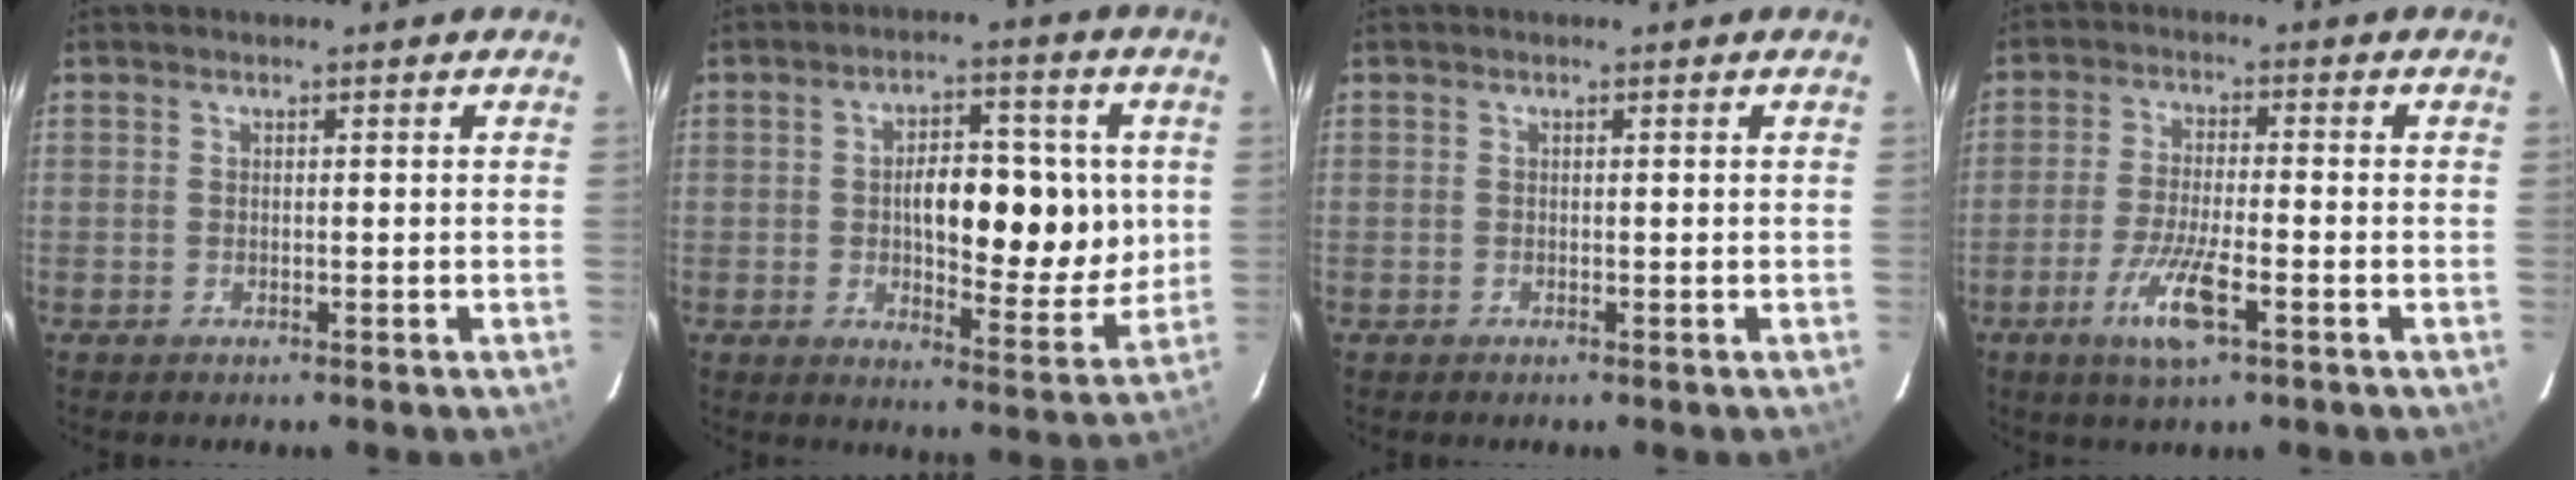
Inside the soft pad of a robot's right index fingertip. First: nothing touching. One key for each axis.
{"total": 13.0, "fx": 0.9, "fy": 5.2, "fz": 11.9, "tx": -0.171, "ty": 0.012, "tz": 0.020}
{"total": 0.0}
{"total": 7.8, "fx": -3.6, "fy": 1.0, "fz": 6.8, "tx": -0.135, "ty": -0.014, "tz": -0.063}